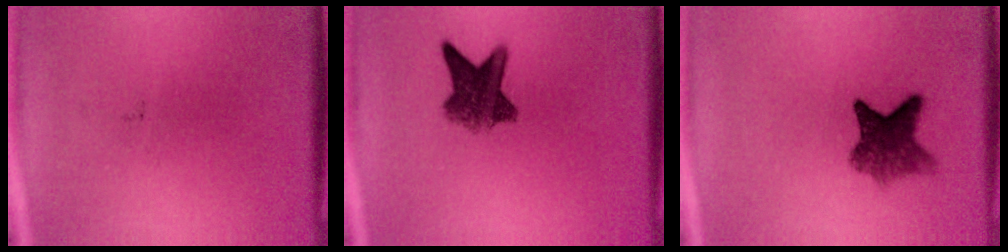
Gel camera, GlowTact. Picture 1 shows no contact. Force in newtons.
{"total": 7.0}
{"total": 6.2}